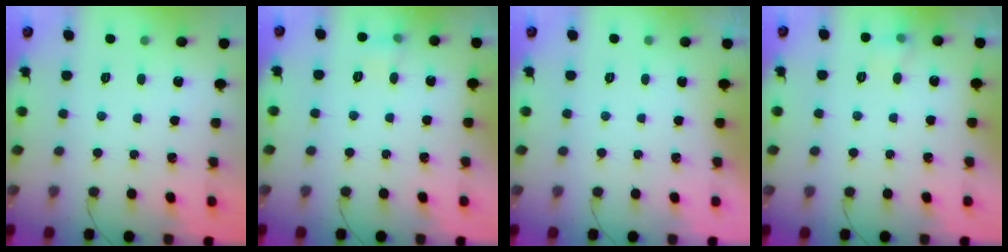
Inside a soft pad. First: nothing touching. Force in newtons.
{"total": 5.7, "press": 5.4, "slide": 1.6}
{"total": 0.0}
{"total": 6.0, "press": 5.8, "slide": 1.5}